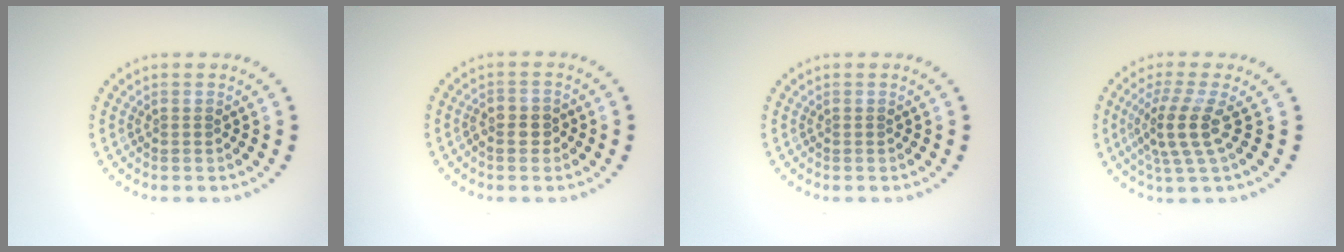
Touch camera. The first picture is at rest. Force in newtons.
{"total": 1.5, "press": 1.5, "slide": 0.5}
{"total": 0.0}
{"total": 3.6, "press": 2.7, "slide": 2.5}